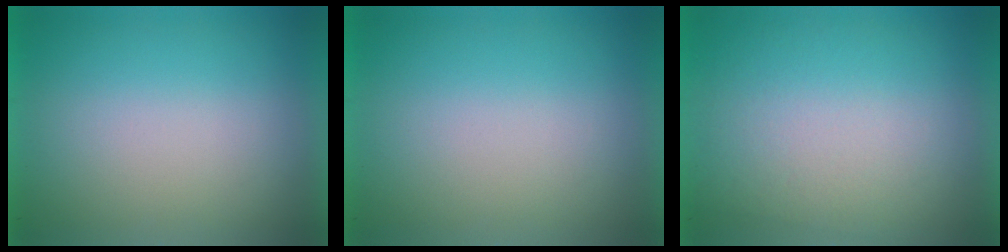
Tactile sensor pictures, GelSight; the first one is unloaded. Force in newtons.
{"total": 1.4}
{"total": 2.6}